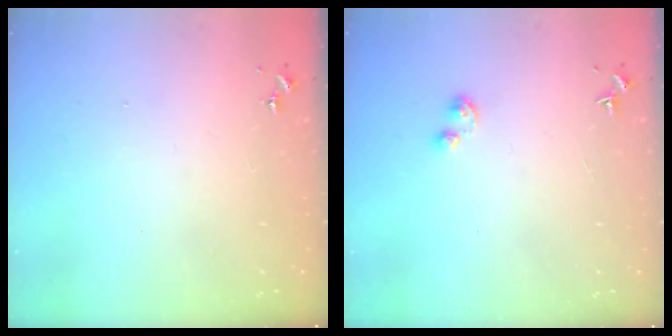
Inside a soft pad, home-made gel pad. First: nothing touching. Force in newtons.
{"total": 2.8, "press": 2.7, "slide": 0.4}